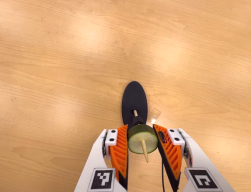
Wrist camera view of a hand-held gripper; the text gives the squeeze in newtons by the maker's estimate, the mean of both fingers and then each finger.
{"total": 10.2, "left": 9.9, "right": 10.5}